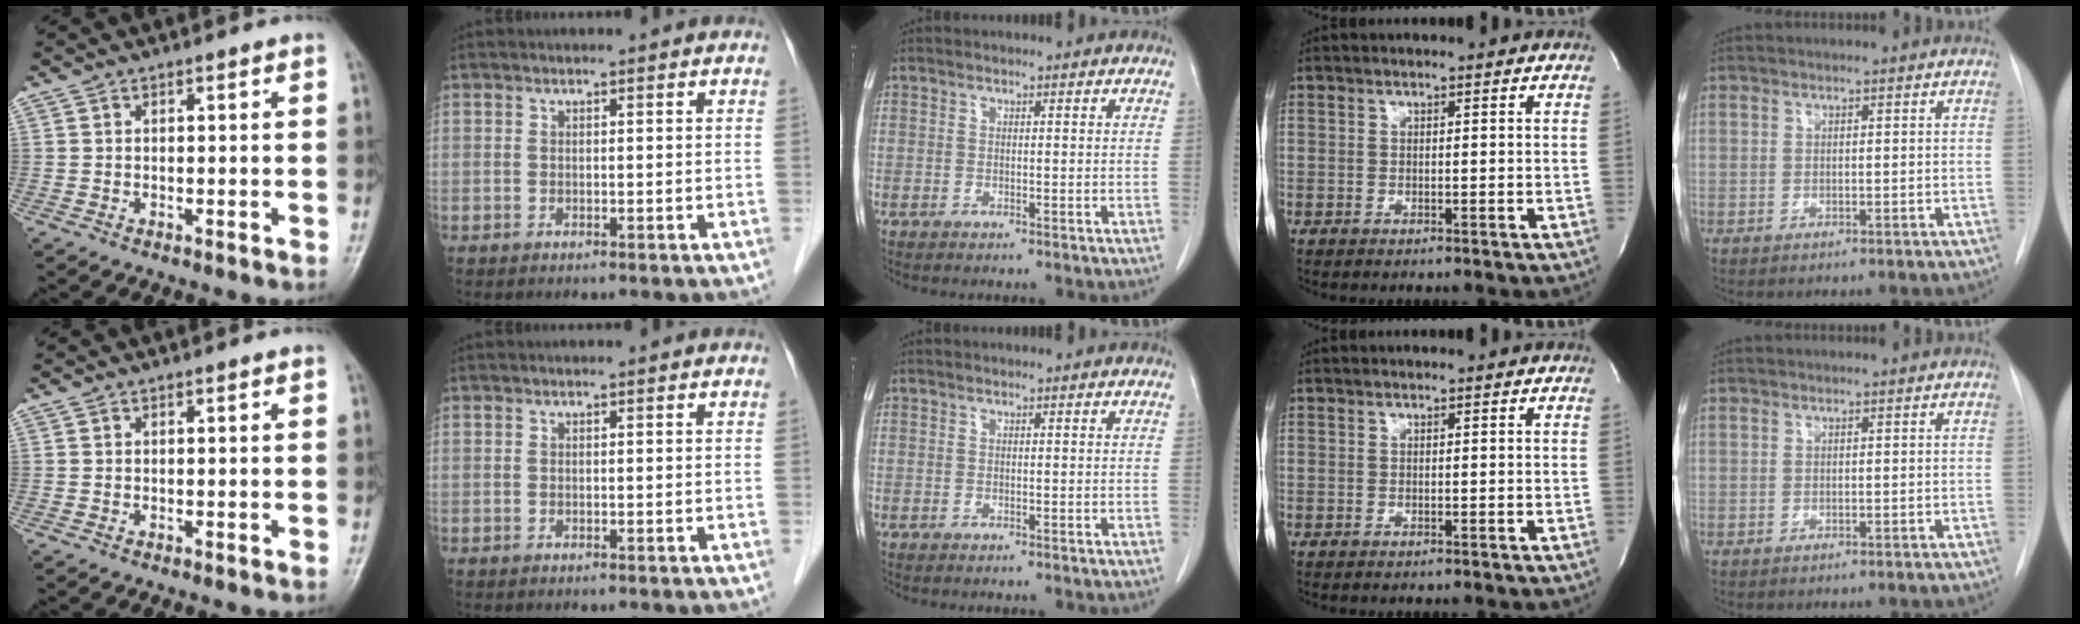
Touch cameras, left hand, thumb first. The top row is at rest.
{}